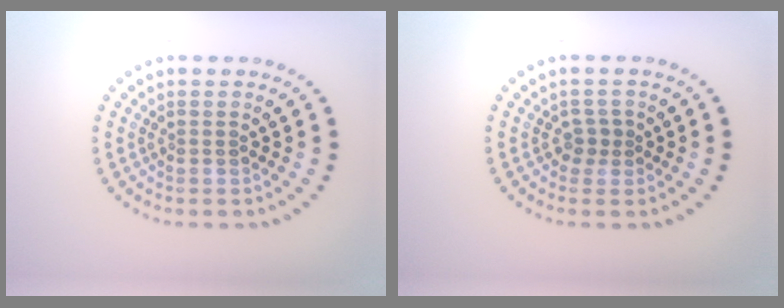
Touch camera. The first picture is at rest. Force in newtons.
{"total": 1.2, "press": 1.0, "slide": 0.7}